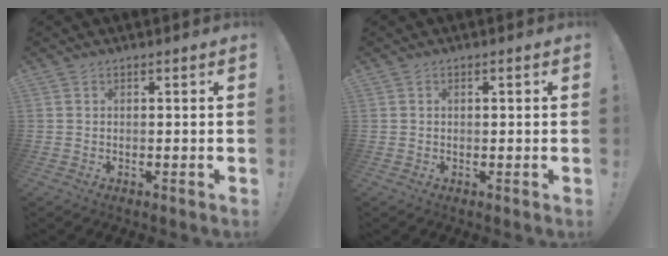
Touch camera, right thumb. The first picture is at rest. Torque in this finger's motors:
{"motor_torque": [-0.14, -0.13, -0.18, 0.00, 0.08]}